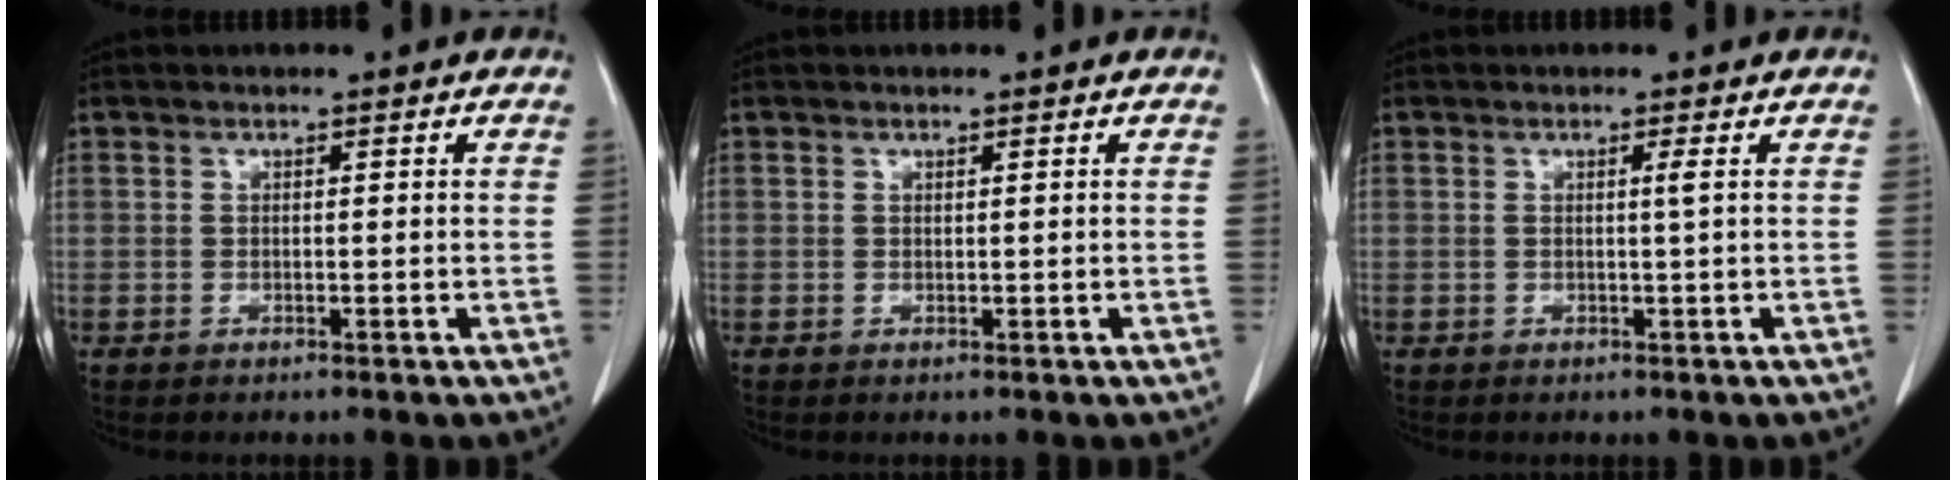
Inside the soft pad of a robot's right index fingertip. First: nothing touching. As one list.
[{"total": 0.0}, {"total": 1.0, "force": [0.2, -0.5, 0.9], "torque": [-0.017, -0.003, 0.004]}]